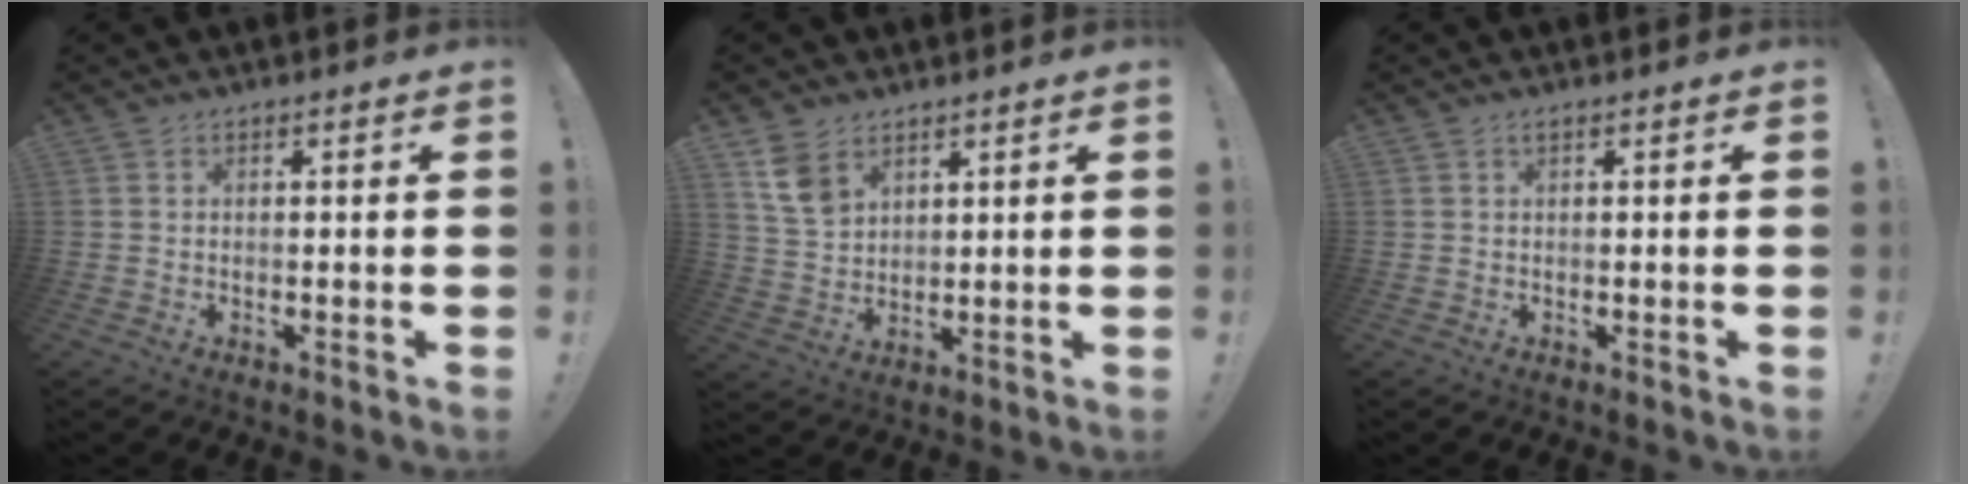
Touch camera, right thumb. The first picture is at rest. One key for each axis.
{"total": 8.4, "fx": 5.2, "fy": 5.4, "fz": 3.7, "tx": -0.054, "ty": -0.020, "tz": 0.105}
{"total": 0.6, "fx": 0.4, "fy": 0.1, "fz": 0.4, "tx": -0.014, "ty": 0.003, "tz": 0.007}